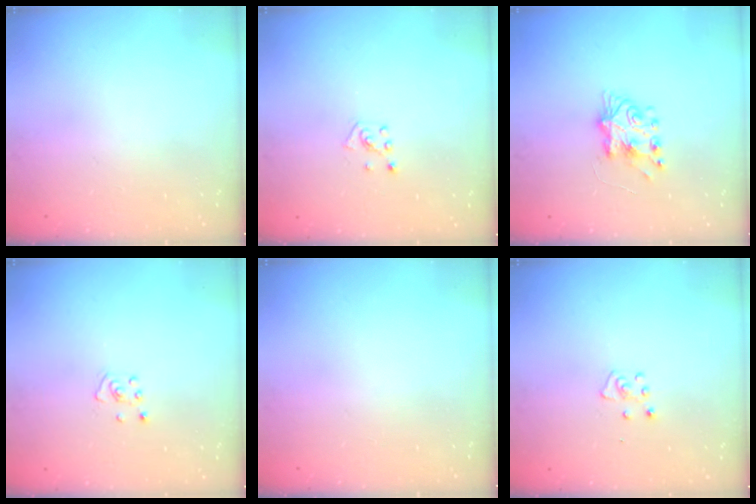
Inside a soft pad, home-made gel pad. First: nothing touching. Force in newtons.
{"total": 3.6, "press": 3.6, "slide": 0.4}
{"total": 7.9, "press": 7.8, "slide": 1.0}
{"total": 3.2, "press": 3.2, "slide": 0.2}
{"total": 0.0}
{"total": 4.6, "press": 4.6, "slide": 0.5}